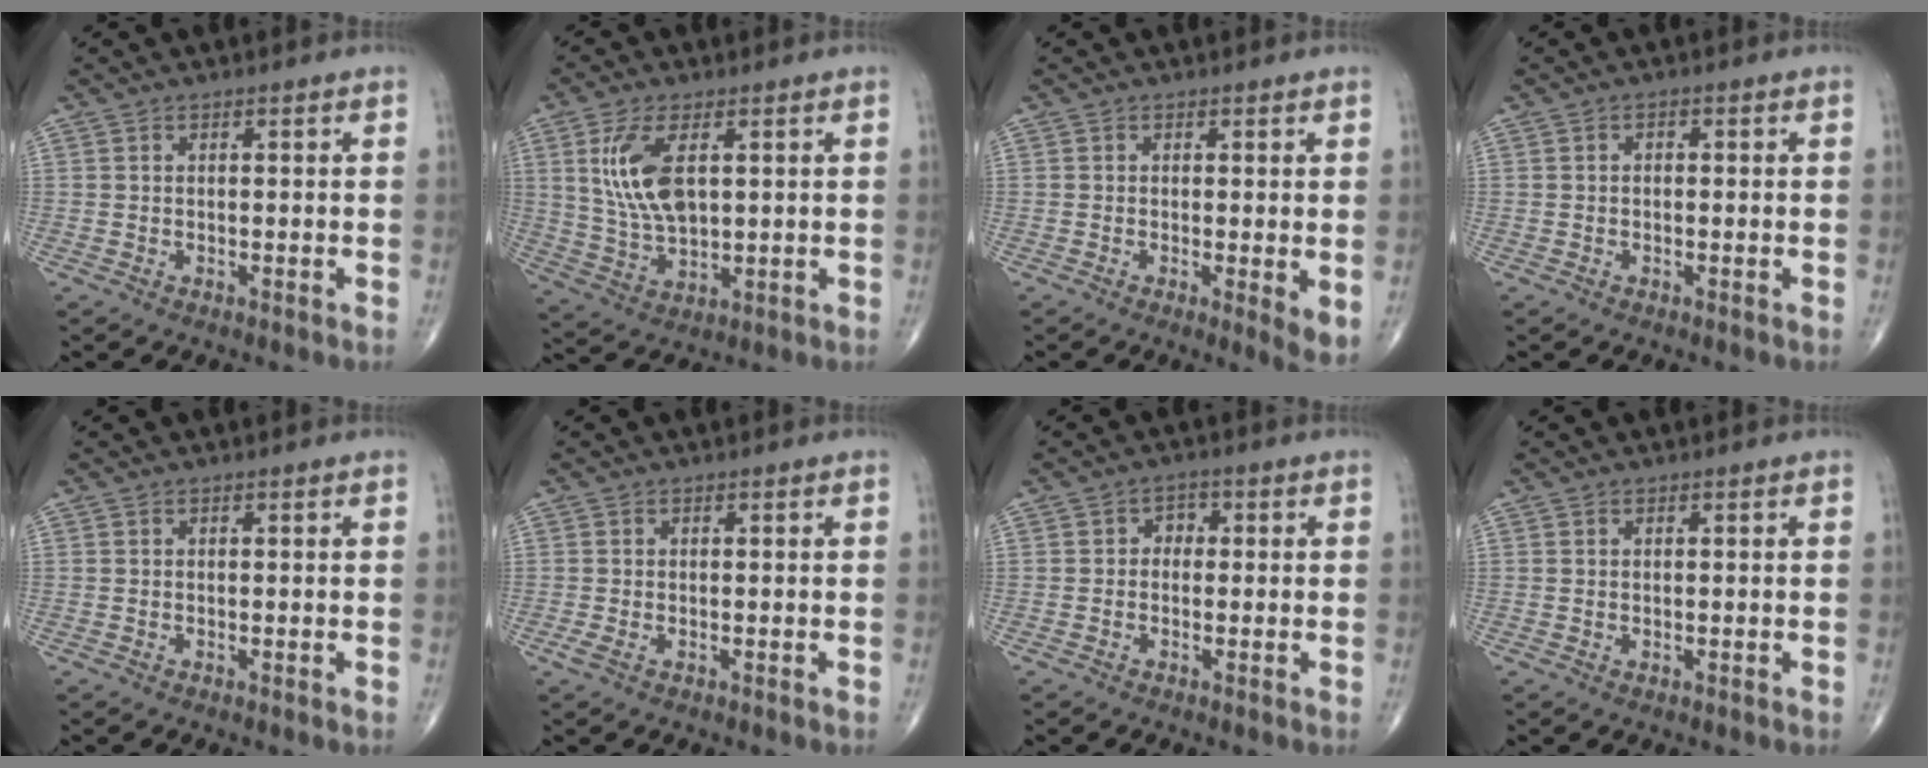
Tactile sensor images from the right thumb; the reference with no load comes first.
{"total": 10.9, "force": [3.0, 5.4, 9.1], "torque": [-0.182, -0.012, 0.065]}
{"total": 4.0, "force": [-0.2, 0.9, 3.9], "torque": [-0.061, -0.014, -0.008]}
{"total": 0.8, "force": [0.0, 0.6, 0.5], "torque": [-0.002, 0.002, -0.004]}
{"total": 0.0}
{"total": 1.1, "force": [-0.4, 0.5, 0.9], "torque": [-0.026, -0.004, -0.009]}
{"total": 2.3, "force": [-0.1, 1.9, 1.3], "torque": [0.003, 0.010, -0.013]}
{"total": 0.0}